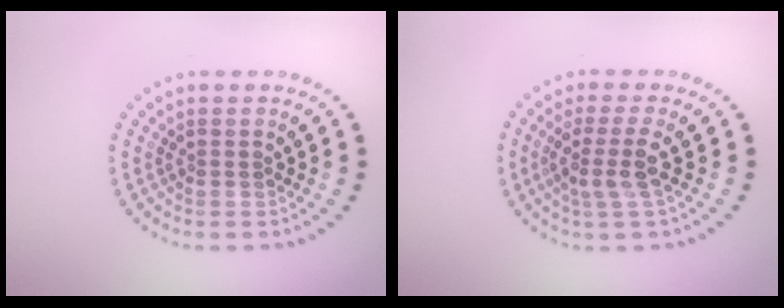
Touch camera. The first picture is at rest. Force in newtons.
{"total": 2.7, "press": 2.2, "slide": 1.7}